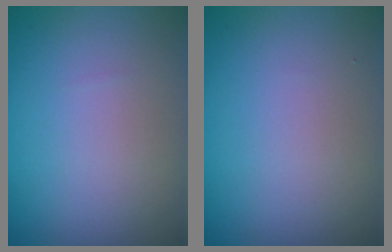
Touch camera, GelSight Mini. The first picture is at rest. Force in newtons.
{"total": 0.0}